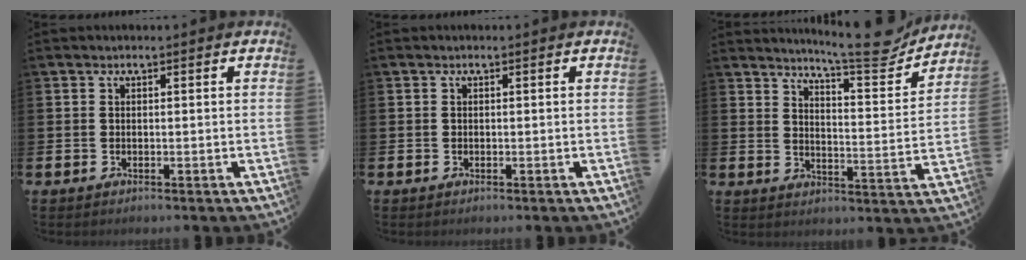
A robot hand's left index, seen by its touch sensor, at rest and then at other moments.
{"total": 0.0}
{"total": 8.7, "force": [7.9, 0.7, 3.5], "torque": [-0.061, -0.054, 0.134]}